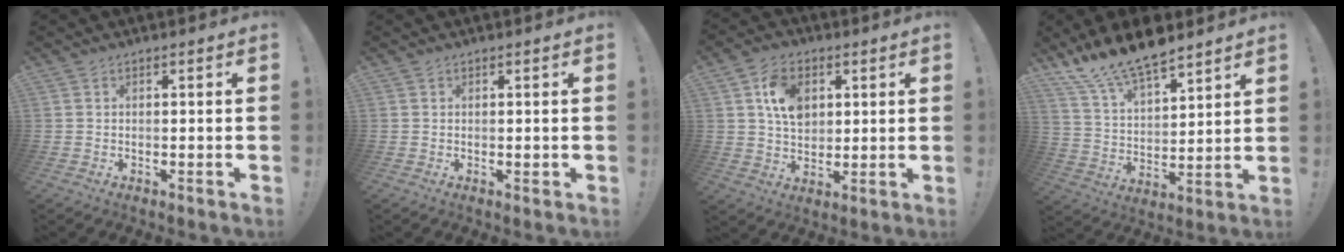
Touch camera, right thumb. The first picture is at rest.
{"total": 0.6, "force": [0.1, 0.3, 0.4], "torque": [-0.005, 0.000, 0.002]}
{"total": 11.3, "force": [4.0, 8.4, 6.5], "torque": [-0.100, -0.001, 0.078]}
{"total": 14.0, "force": [11.4, 4.7, 6.6], "torque": [-0.135, -0.084, 0.211]}